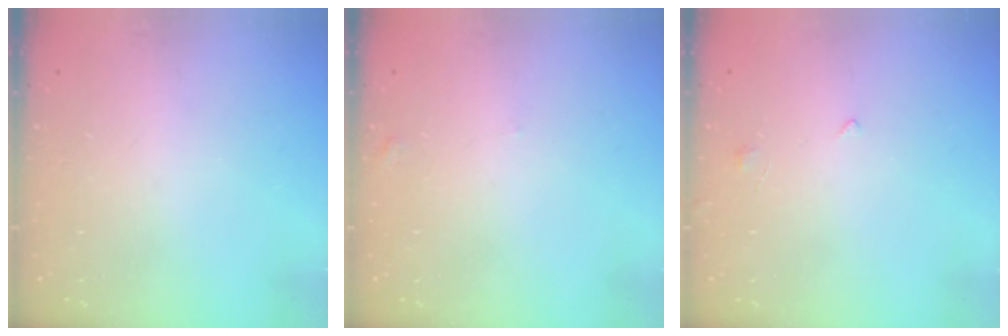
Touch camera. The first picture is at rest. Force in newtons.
{"total": 4.5, "press": 4.5, "slide": 0.4}
{"total": 0.9, "press": 0.8, "slide": 0.4}